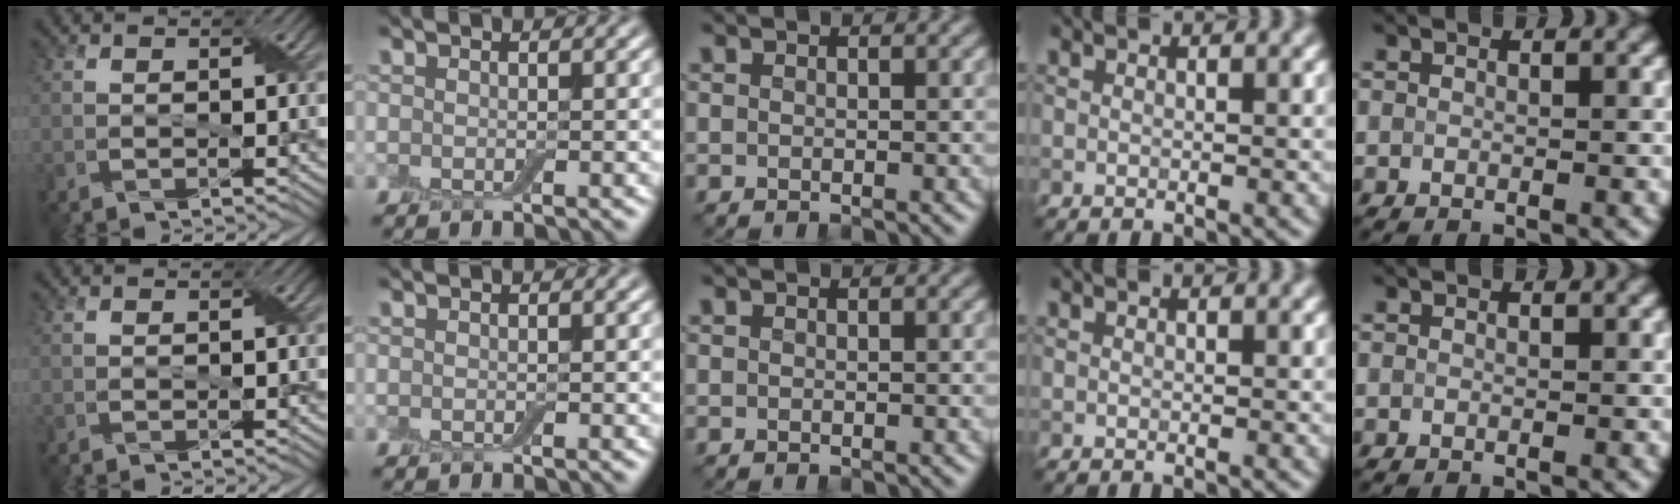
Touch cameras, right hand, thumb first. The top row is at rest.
{}